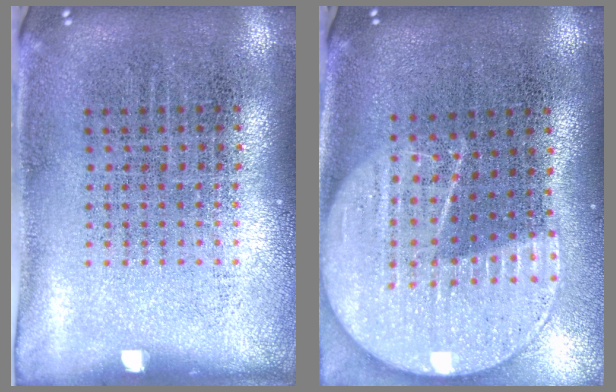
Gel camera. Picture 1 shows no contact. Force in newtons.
{"total": 2.3, "press": 2.0, "slide": 1.1}